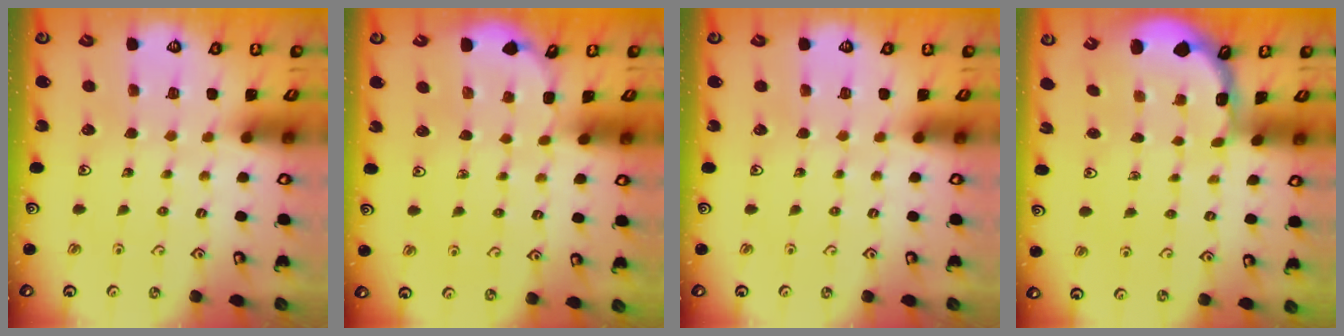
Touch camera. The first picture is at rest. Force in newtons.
{"total": 2.4, "press": 2.0, "slide": 1.3}
{"total": 0.0}
{"total": 1.6, "press": 1.5, "slide": 0.4}